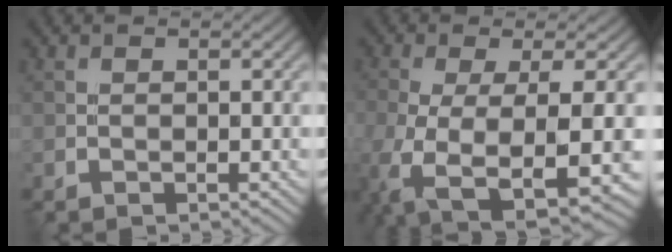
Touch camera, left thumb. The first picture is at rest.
{"total": 11.6, "force": [-4.4, 3.8, 10.0], "torque": [-0.219, -0.043, -0.059]}